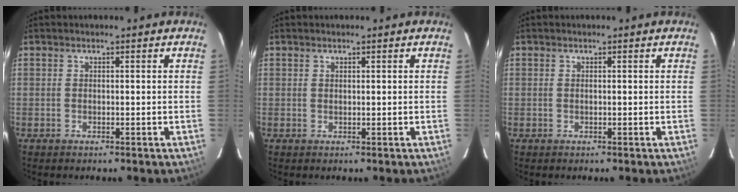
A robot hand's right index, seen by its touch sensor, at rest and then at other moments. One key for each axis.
{"total": 0.0}
{"total": 0.0}